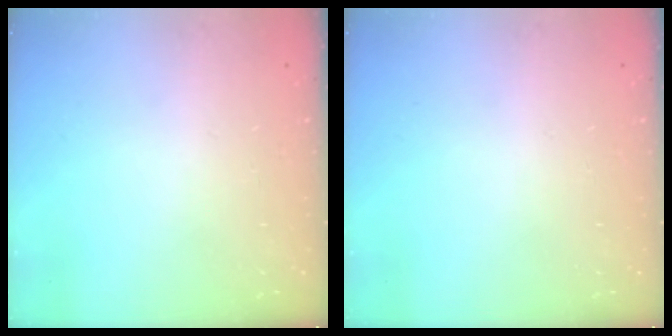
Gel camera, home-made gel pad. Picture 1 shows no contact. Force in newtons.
{"total": 0.0}